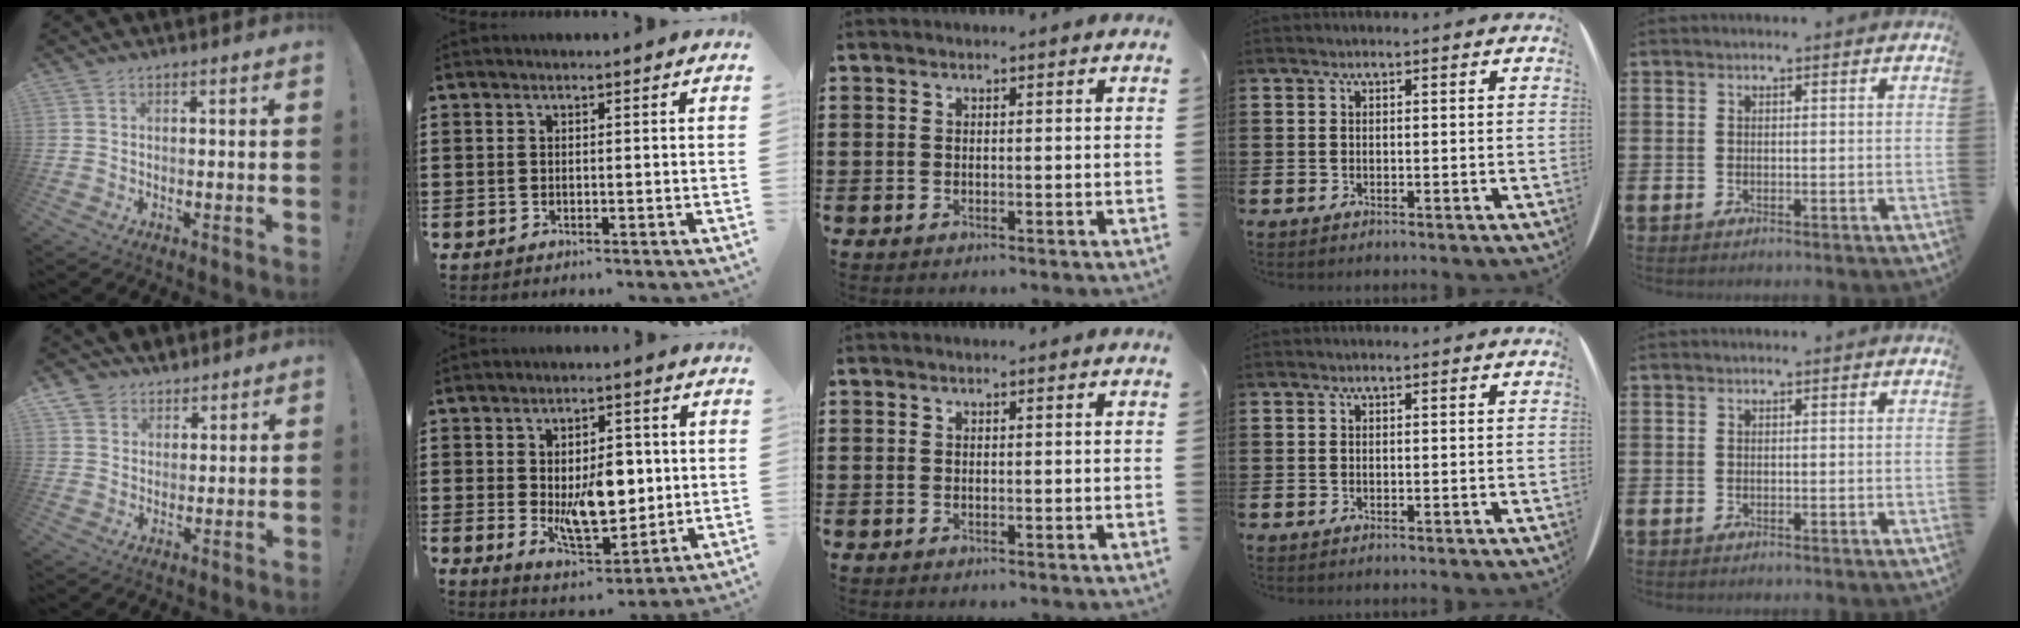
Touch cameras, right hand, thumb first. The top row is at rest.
{"thumb": {"total": 6.1, "force": [4.7, 3.9, -0.1], "torque": [0.000, -0.036, 0.092]}, "index": {"total": 9.6, "force": [0.3, 5.2, 8.1], "torque": [-0.128, -0.002, 0.002]}}